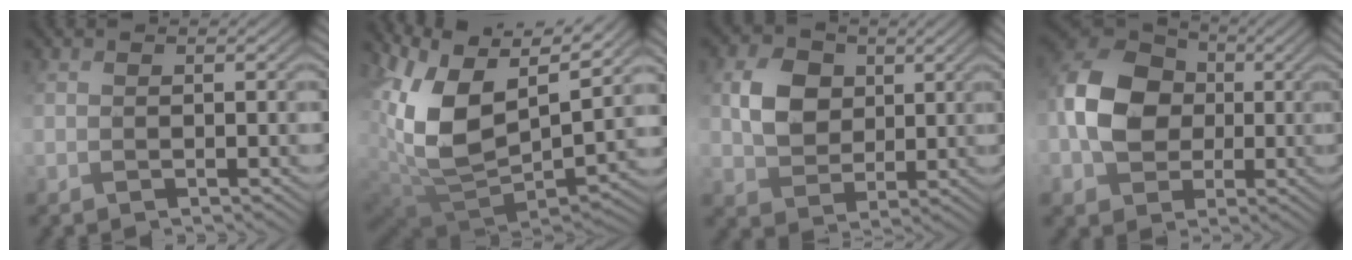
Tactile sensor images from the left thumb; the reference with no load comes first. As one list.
[{"total": 14.1, "force": [4.5, 8.3, 10.5], "torque": [-0.260, -0.005, 0.097]}, {"total": 5.4, "force": [2.2, 4.5, 2.1], "torque": [-0.050, 0.014, 0.033]}, {"total": 9.7, "force": [0.1, 7.8, 5.8], "torque": [-0.140, 0.016, -0.013]}]